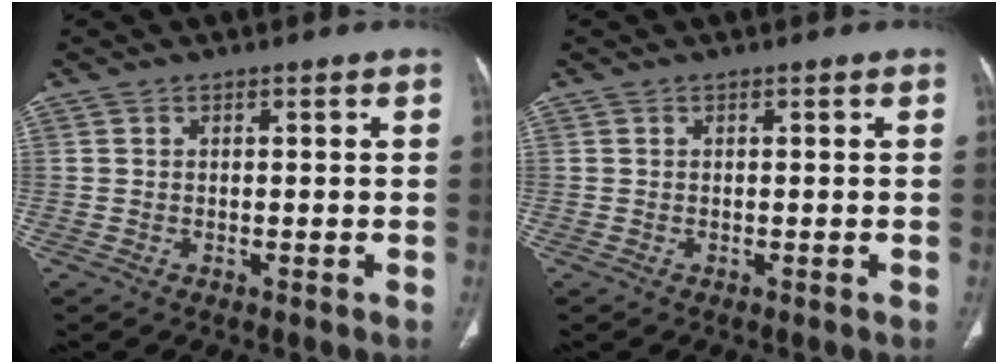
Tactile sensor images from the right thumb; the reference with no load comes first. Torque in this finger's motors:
{"motor_torque": [0.05, 0.05, 0.00, 0.00, 0.00]}